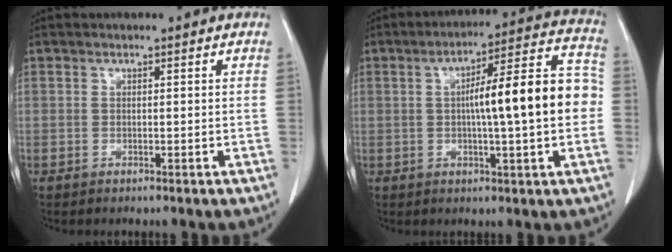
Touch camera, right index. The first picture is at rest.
{"total": 14.3, "force": [-0.1, 1.8, 14.2], "torque": [-0.206, 0.033, -0.005]}